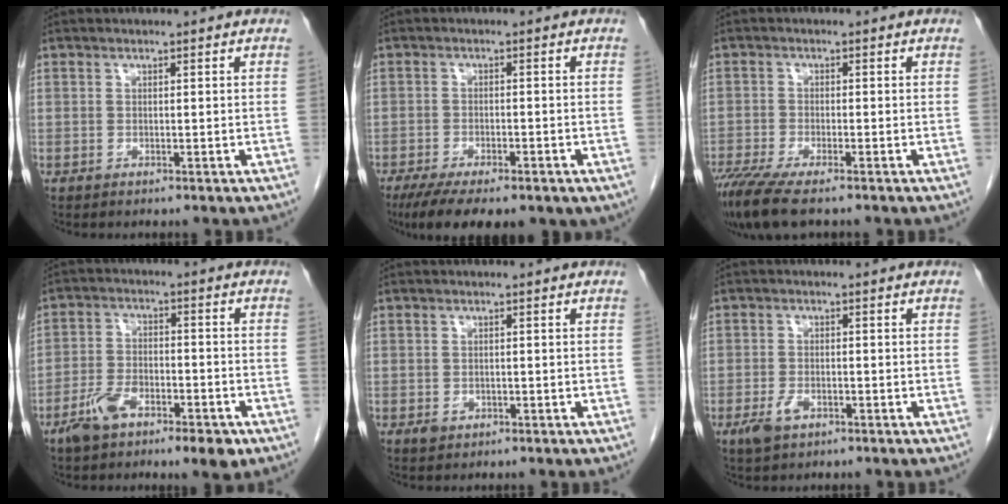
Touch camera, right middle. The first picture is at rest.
{"total": 13.3, "force": [-8.7, 5.1, 8.7], "torque": [-0.156, -0.017, -0.123]}
{"total": 8.0, "force": [-6.1, 1.1, 5.0], "torque": [-0.089, -0.020, -0.105]}
{"total": 9.0, "force": [-5.2, 3.5, 6.5], "torque": [-0.122, 0.004, -0.085]}
{"total": 1.4, "force": [-0.5, 1.1, 0.7], "torque": [-0.010, 0.002, -0.002]}
{"total": 3.2, "force": [-1.7, 1.6, 2.2], "torque": [-0.048, -0.002, -0.026]}